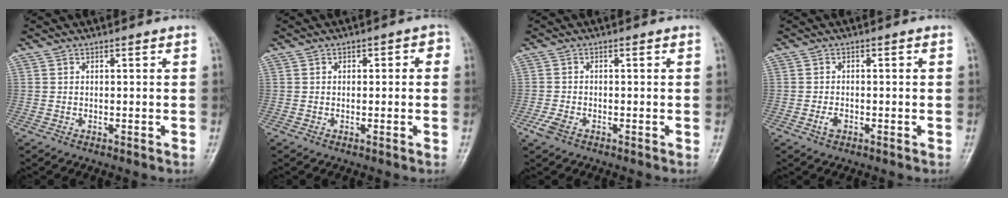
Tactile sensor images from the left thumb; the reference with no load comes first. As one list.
[{"total": 2.4, "force": [0.0, 1.8, 1.6], "torque": [0.001, 0.012, -0.008]}, {"total": 2.5, "force": [-1.5, 1.4, 1.5], "torque": [-0.037, -0.001, -0.030]}, {"total": 2.0, "force": [-1.1, 1.2, 1.2], "torque": [-0.023, 0.007, -0.020]}]